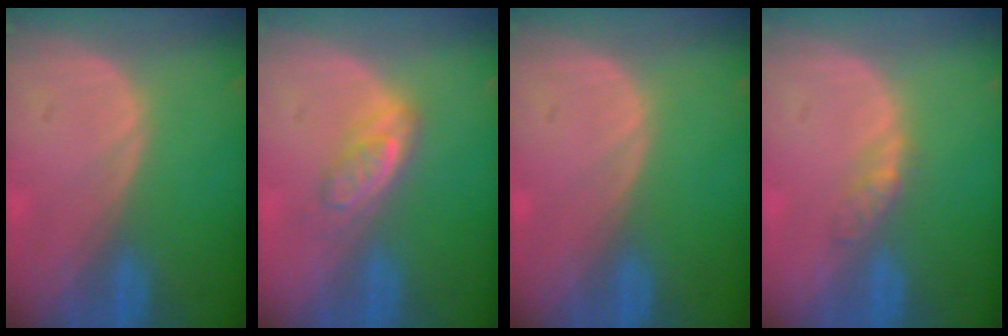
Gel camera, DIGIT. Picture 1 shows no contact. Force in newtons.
{"total": 4.3, "press": 4.2, "slide": 0.8}
{"total": 0.0}
{"total": 2.6, "press": 2.3, "slide": 1.3}